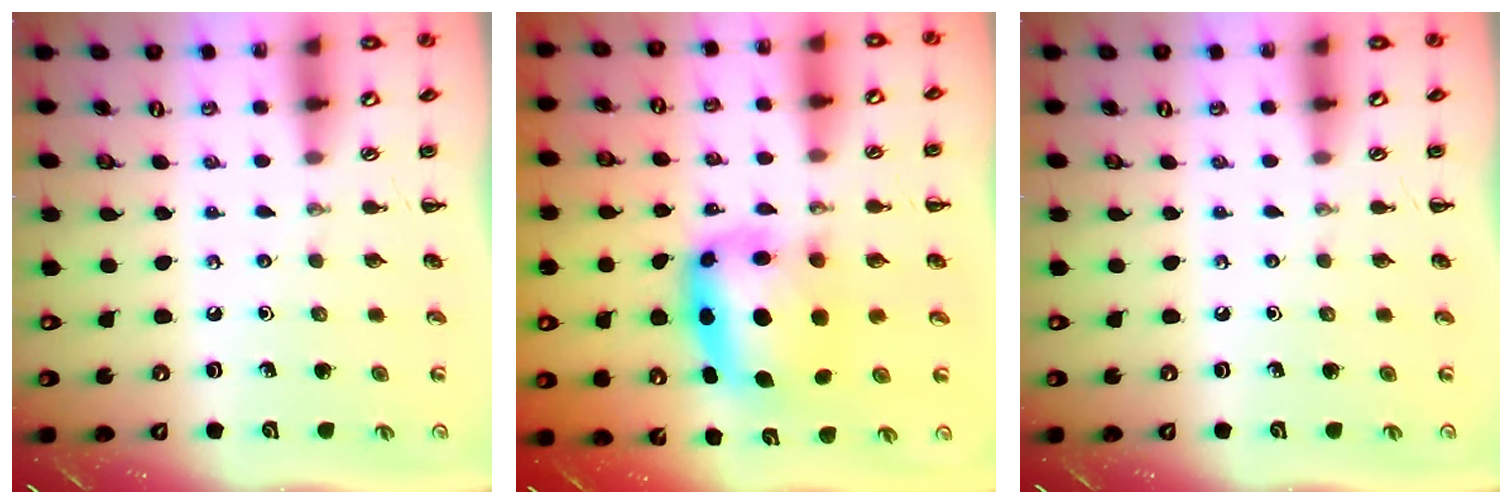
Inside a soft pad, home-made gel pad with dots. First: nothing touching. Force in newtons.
{"total": 6.6, "press": 6.4, "slide": 1.6}
{"total": 0.0}